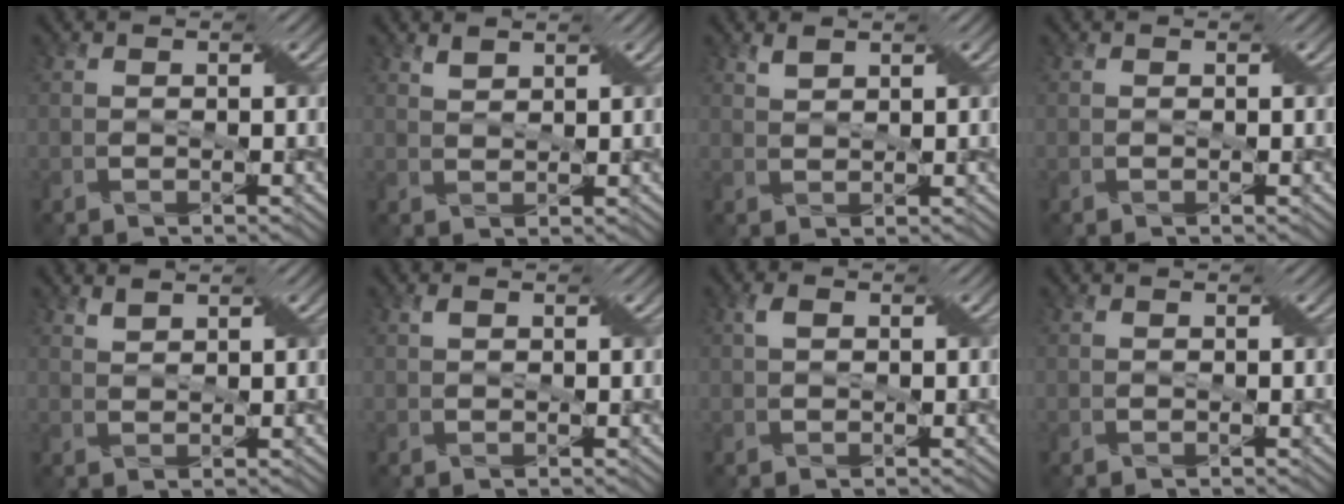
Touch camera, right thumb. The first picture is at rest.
{"total": 1.8, "force": [1.7, -0.1, 0.6], "torque": [-0.015, 0.005, 0.033]}
{"total": 1.8, "force": [1.6, 0.2, 0.8], "torque": [-0.020, 0.006, 0.030]}
{"total": 0.0}
{"total": 1.7, "force": [1.6, -0.3, 0.5], "torque": [-0.015, 0.006, 0.032]}
{"total": 1.1, "force": [0.7, 0.5, 0.8], "torque": [-0.014, 0.005, 0.011]}
{"total": 1.8, "force": [0.6, 1.1, 1.3], "torque": [-0.024, 0.003, 0.008]}
{"total": 0.0}